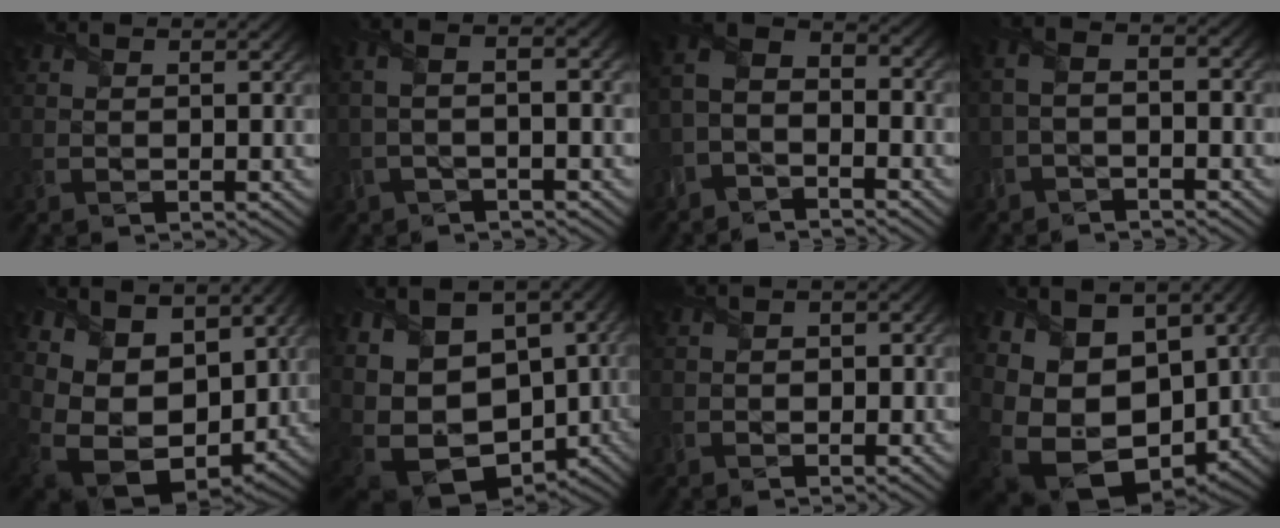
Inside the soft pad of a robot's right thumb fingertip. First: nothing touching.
{"total": 4.1, "force": [-0.9, 0.9, 3.9], "torque": [-0.085, 0.007, -0.021]}
{"total": 5.7, "force": [-3.8, 2.7, 3.4], "torque": [-0.075, 0.000, -0.089]}
{"total": 3.6, "force": [-1.8, 1.4, 2.8], "torque": [-0.067, 0.007, -0.042]}
{"total": 12.4, "force": [1.5, 9.1, 8.3], "torque": [-0.212, -0.035, 0.039]}
{"total": 19.1, "force": [-1.7, 14.4, 12.4], "torque": [-0.254, 0.014, -0.012]}
{"total": 2.2, "force": [-1.0, 1.5, 1.2], "torque": [-0.014, 0.002, -0.018]}
{"total": 15.8, "force": [-1.7, 12.4, 9.7], "torque": [-0.219, -0.045, -0.007]}